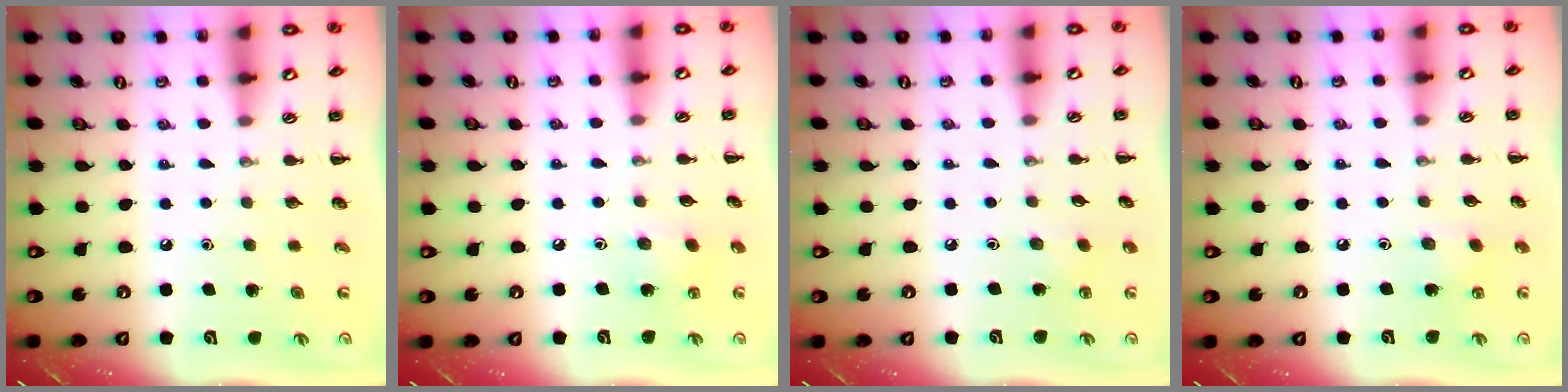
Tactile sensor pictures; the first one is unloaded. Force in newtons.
{"total": 4.1, "press": 3.9, "slide": 1.3}
{"total": 2.3, "press": 2.2, "slide": 0.8}
{"total": 3.2, "press": 3.0, "slide": 1.0}